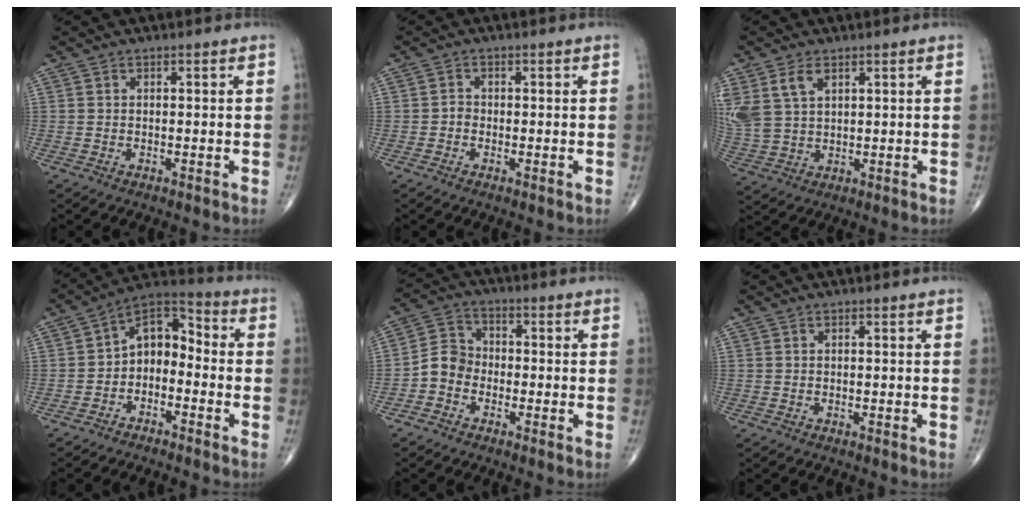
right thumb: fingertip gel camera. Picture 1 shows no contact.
{"total": 1.1, "force": [-0.3, 0.8, 0.6], "torque": [-0.007, 0.001, -0.011]}
{"total": 8.9, "force": [3.9, 5.5, 5.8], "torque": [-0.132, -0.003, 0.092]}
{"total": 9.1, "force": [-2.3, 6.1, 6.4], "torque": [-0.075, 0.054, -0.059]}
{"total": 5.4, "force": [-2.2, 4.4, 2.1], "torque": [-0.021, 0.022, -0.057]}
{"total": 0.0}